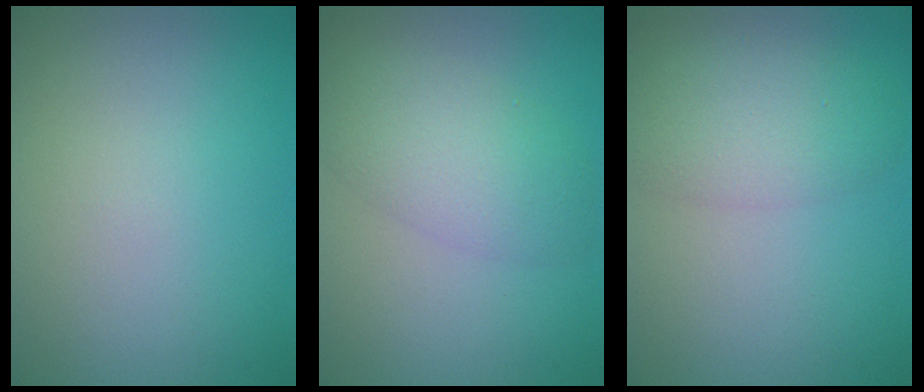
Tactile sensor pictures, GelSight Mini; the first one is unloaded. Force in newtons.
{"total": 4.4, "press": 4.4, "slide": 0.1}
{"total": 4.2, "press": 4.1, "slide": 0.3}